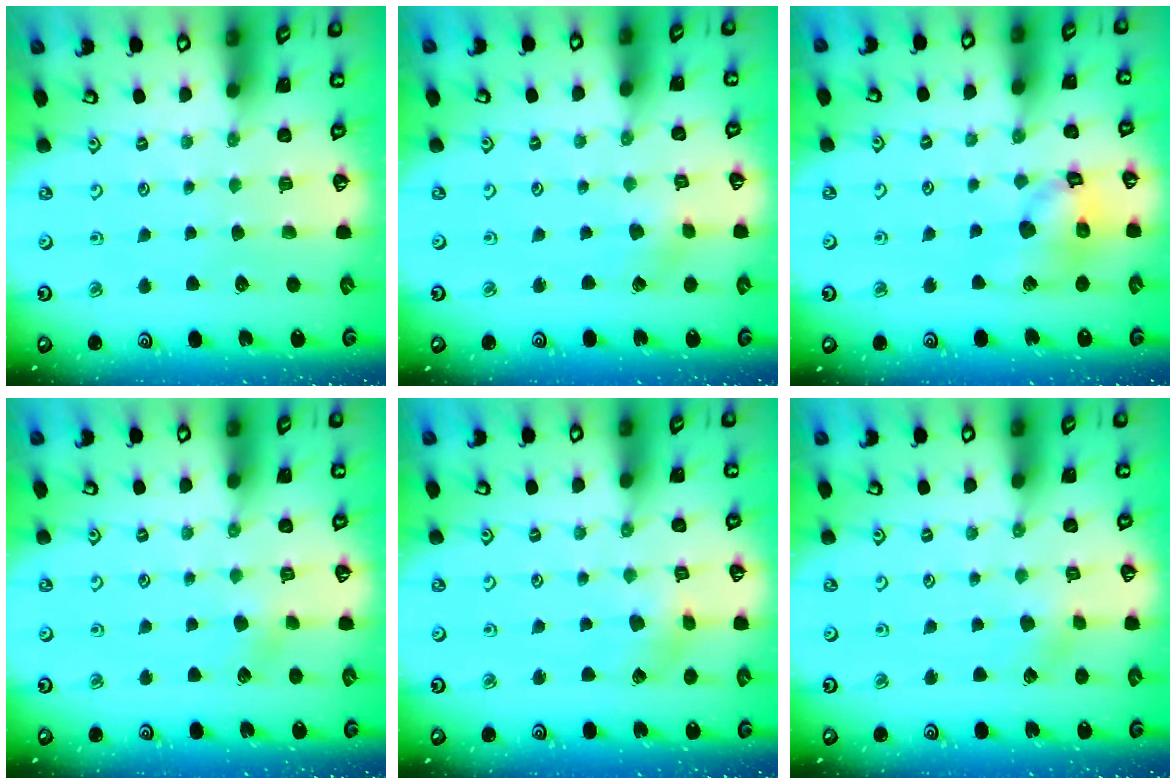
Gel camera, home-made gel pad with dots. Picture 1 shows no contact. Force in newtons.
{"total": 1.5, "press": 1.5, "slide": 0.2}
{"total": 13.7, "press": 13.6, "slide": 1.8}
{"total": 2.8, "press": 2.8, "slide": 0.6}
{"total": 2.7, "press": 2.7, "slide": 0.5}
{"total": 2.6, "press": 2.4, "slide": 0.9}